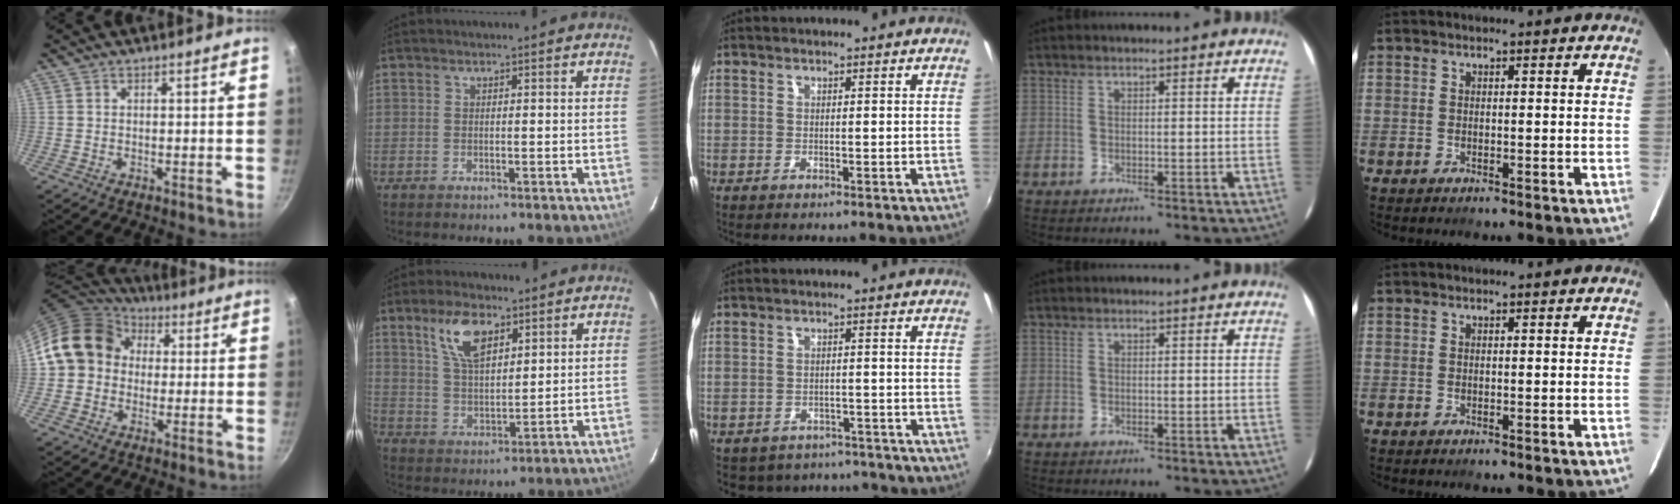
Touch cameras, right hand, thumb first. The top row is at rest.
{"thumb": {"total": 14.2, "force": [1.9, 12.2, 7.1], "torque": [-0.097, 0.032, 0.017]}, "index": {"total": 9.1, "force": [5.0, 4.1, 6.4], "torque": [-0.122, 0.012, 0.100]}, "middle": {"total": 10.1, "force": [-8.5, 5.0, 2.4], "torque": [-0.057, 0.010, -0.099]}}